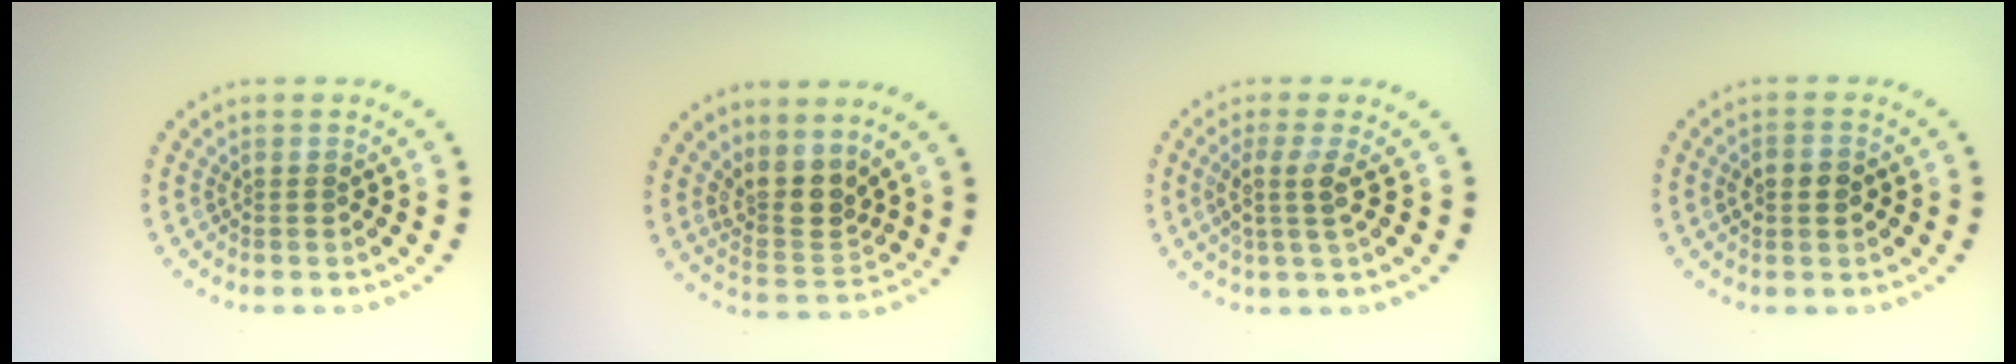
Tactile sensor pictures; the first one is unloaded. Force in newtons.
{"total": 3.6, "press": 2.8, "slide": 2.3}
{"total": 2.5, "press": 1.9, "slide": 1.6}
{"total": 2.5, "press": 2.5, "slide": 0.2}